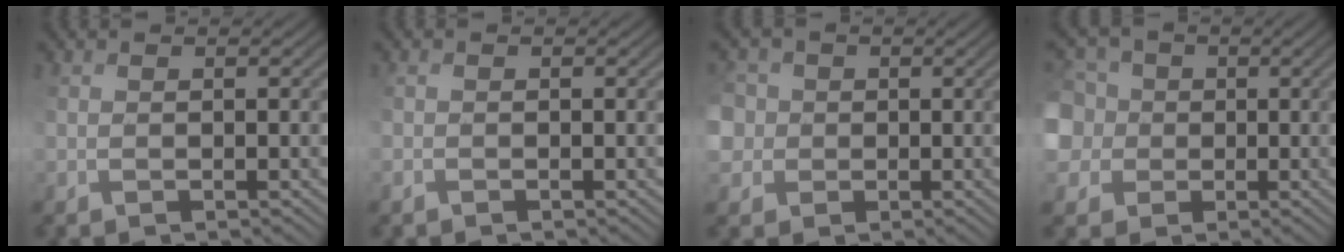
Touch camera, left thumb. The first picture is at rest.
{"total": 0.6, "force": [-0.5, 0.2, -0.1], "torque": [0.004, -0.001, -0.013]}
{"total": 6.4, "force": [0.7, 6.1, 1.7], "torque": [-0.081, 0.027, -0.019]}
{"total": 7.5, "force": [1.1, 6.9, 2.6], "torque": [-0.107, 0.003, 0.008]}